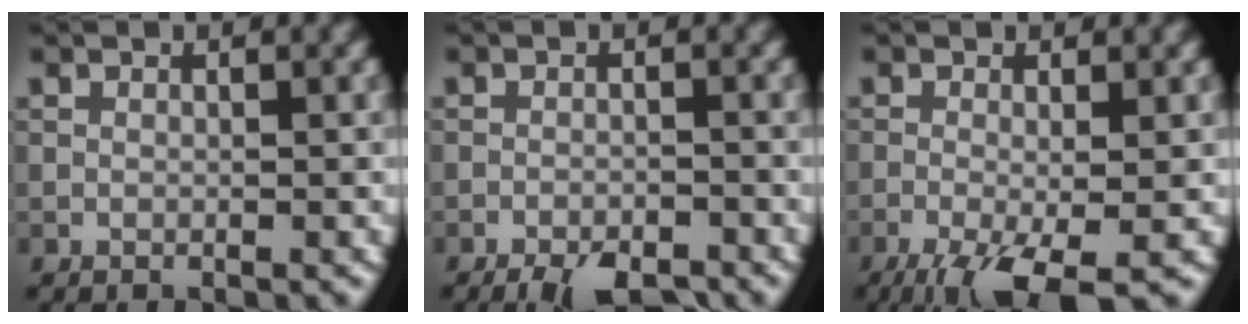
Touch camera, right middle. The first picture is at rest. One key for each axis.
{"total": 4.6, "fx": -3.7, "fy": 1.4, "fz": 2.4, "tx": -0.036, "ty": -0.009, "tz": -0.057}
{"total": 6.2, "fx": -3.3, "fy": 1.7, "fz": 5.0, "tx": -0.095, "ty": -0.012, "tz": -0.058}